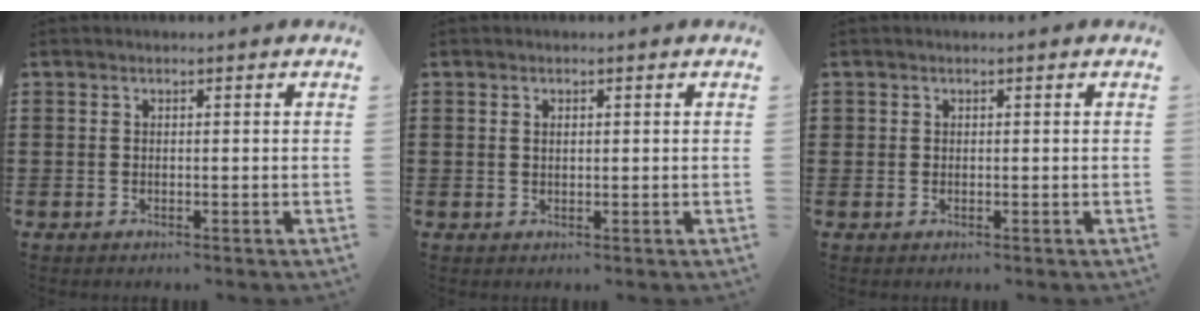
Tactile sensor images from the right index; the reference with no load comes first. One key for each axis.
{"total": 0.8, "fx": 0.2, "fy": 0.5, "fz": 0.6, "tx": -0.015, "ty": 0.002, "tz": 0.005}
{"total": 0.6, "fx": 0.2, "fy": 0.6, "fz": 0.1, "tx": -0.003, "ty": 0.004, "tz": 0.003}